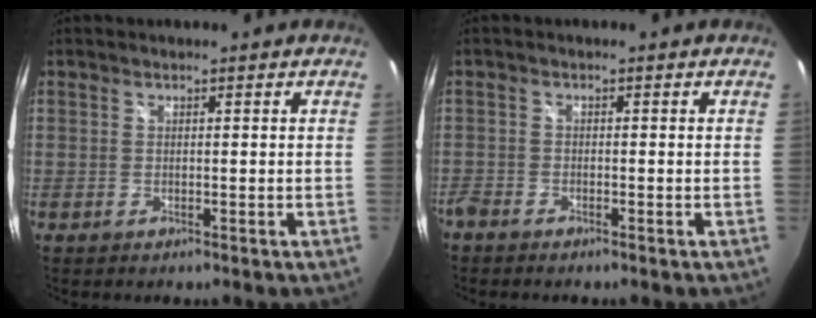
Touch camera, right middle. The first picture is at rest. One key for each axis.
{"total": 1.9, "fx": -1.7, "fy": 0.6, "fz": 0.5, "tx": -0.020, "ty": -0.005, "tz": -0.037}